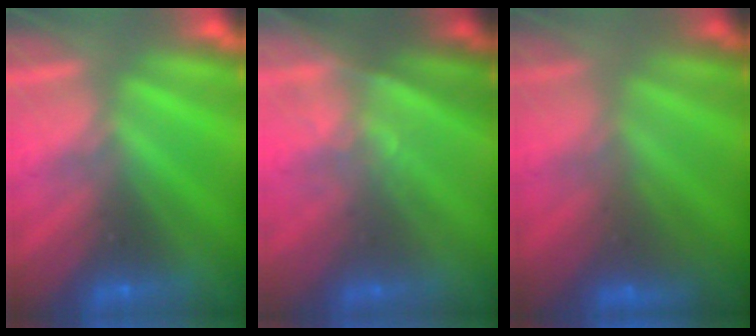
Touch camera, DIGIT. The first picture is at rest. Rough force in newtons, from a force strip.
{"total": 1.4}
{"total": 3.0}